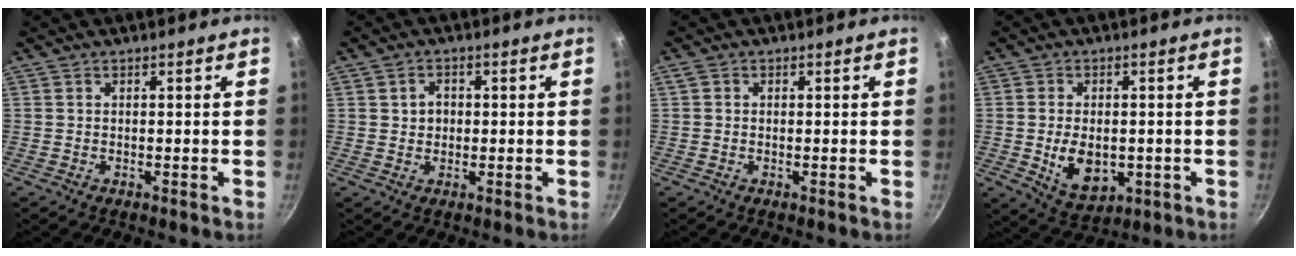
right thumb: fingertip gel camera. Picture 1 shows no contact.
{"total": 3.7, "force": [0.4, 3.1, 2.0], "torque": [-0.014, 0.006, 0.005]}
{"total": 1.1, "force": [0.2, 0.9, 0.6], "torque": [-0.013, 0.005, 0.002]}
{"total": 9.1, "force": [-1.2, 6.0, 6.7], "torque": [-0.096, -0.005, -0.004]}